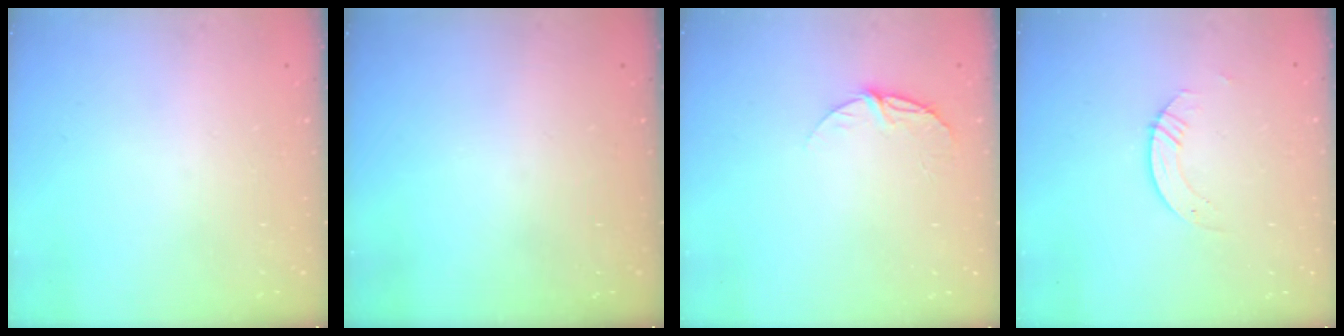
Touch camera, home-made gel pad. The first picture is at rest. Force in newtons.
{"total": 0.0}
{"total": 6.6, "press": 6.5, "slide": 0.7}
{"total": 2.6, "press": 2.6, "slide": 0.2}